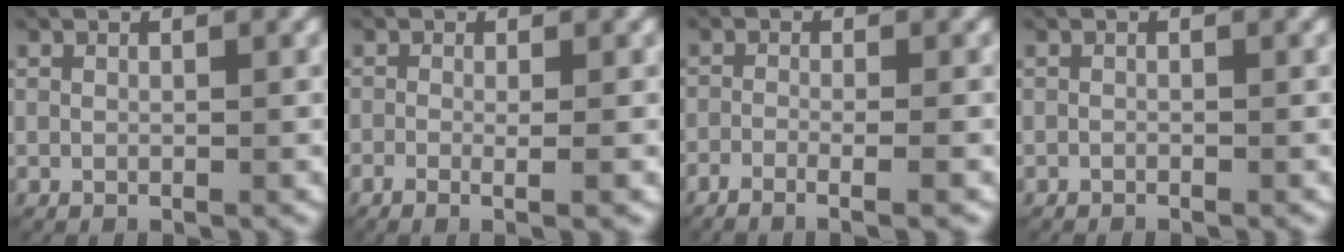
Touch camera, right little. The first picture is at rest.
{"total": 2.4, "force": [-1.2, 0.6, 2.0], "torque": [-0.049, -0.010, -0.020]}
{"total": 3.4, "force": [-2.4, 0.6, 2.3], "torque": [-0.047, -0.005, -0.041]}
{"total": 0.5, "force": [-0.5, 0.0, 0.0], "torque": [-0.002, -0.003, -0.008]}